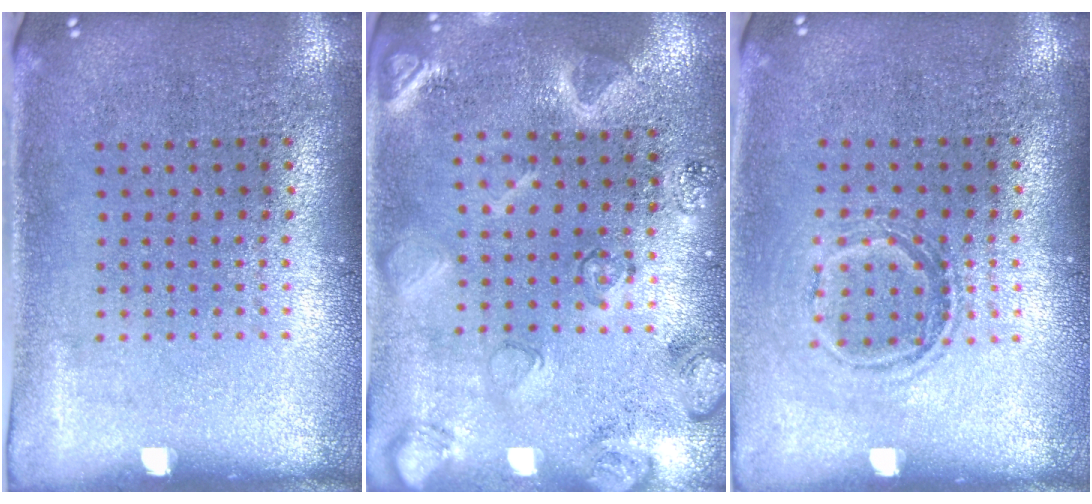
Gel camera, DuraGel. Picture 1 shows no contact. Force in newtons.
{"total": 2.3, "press": 2.3, "slide": 0.1}
{"total": 1.2, "press": 1.1, "slide": 0.5}